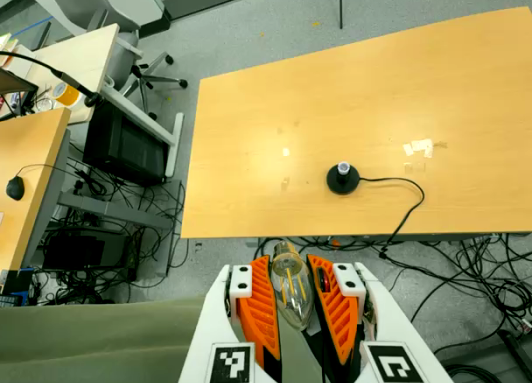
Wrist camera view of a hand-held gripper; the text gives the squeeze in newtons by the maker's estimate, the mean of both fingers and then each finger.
{"total": 20.6, "left": 22.8, "right": 18.4}